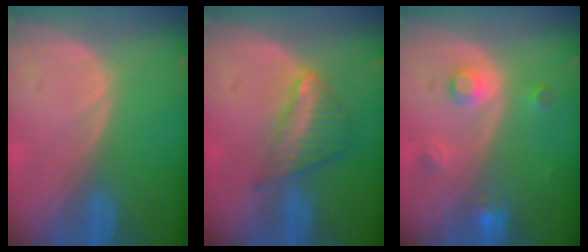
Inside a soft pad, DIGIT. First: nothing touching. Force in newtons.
{"total": 6.1, "press": 5.3, "slide": 3.0}
{"total": 3.5, "press": 3.2, "slide": 1.5}